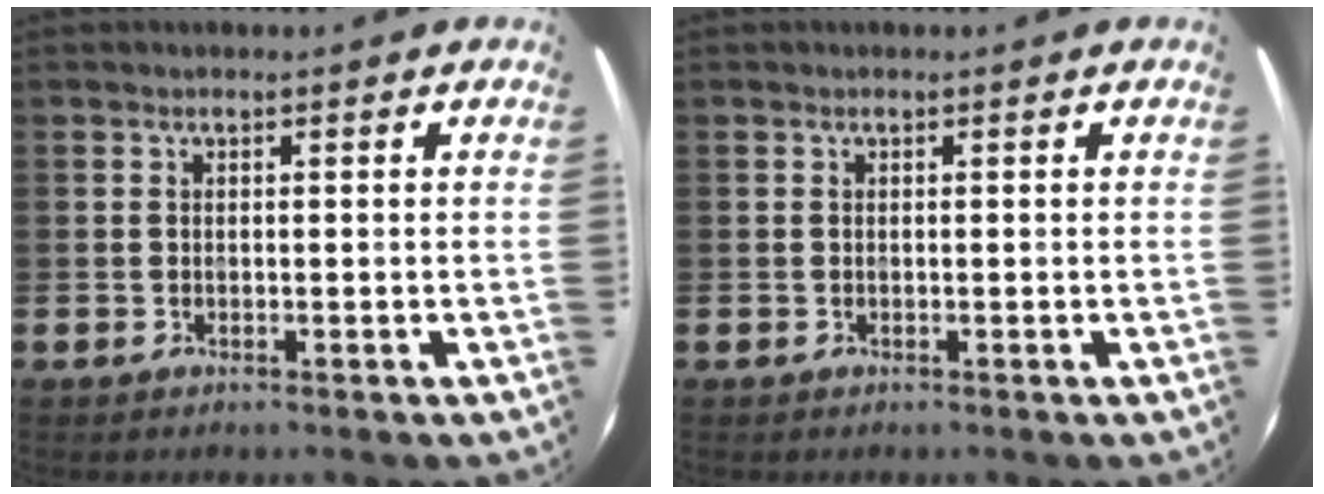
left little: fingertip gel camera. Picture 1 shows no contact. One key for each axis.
{"total": 0.0}